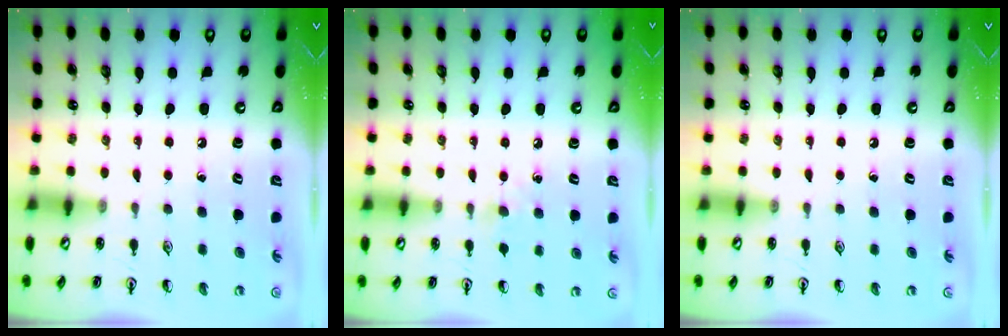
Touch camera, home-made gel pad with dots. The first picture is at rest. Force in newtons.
{"total": 4.4, "press": 4.3, "slide": 0.7}
{"total": 0.0}